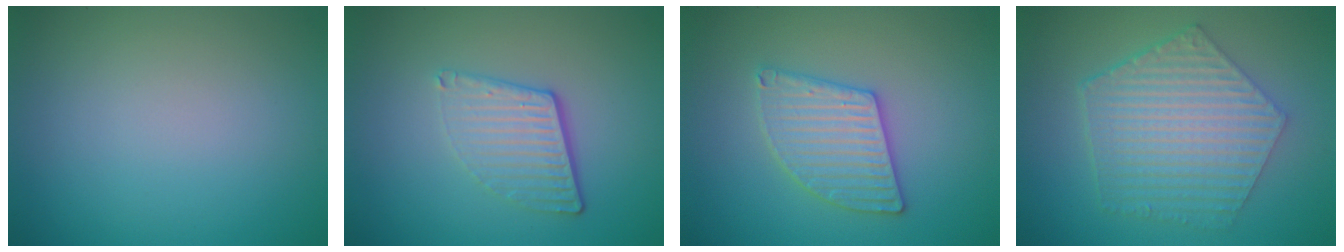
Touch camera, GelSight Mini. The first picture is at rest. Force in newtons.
{"total": 4.1, "press": 2.7, "slide": 3.1}
{"total": 3.6, "press": 3.6, "slide": 0.3}
{"total": 6.6, "press": 5.0, "slide": 4.4}